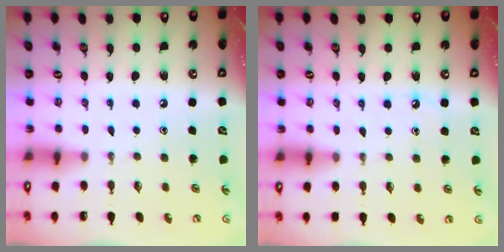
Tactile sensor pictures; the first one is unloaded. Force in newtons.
{"total": 3.5, "press": 3.4, "slide": 0.5}